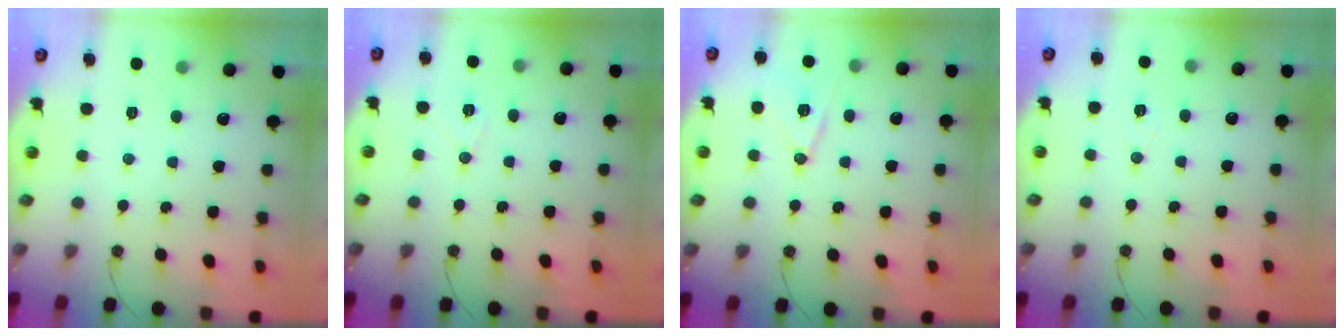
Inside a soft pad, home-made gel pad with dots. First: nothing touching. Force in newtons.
{"total": 6.6, "press": 4.8, "slide": 4.5}
{"total": 10.6, "press": 10.2, "slide": 2.8}
{"total": 6.2, "press": 4.2, "slide": 4.5}